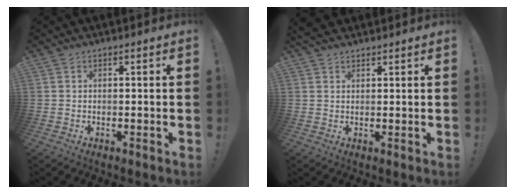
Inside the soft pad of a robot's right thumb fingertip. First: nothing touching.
{"total": 2.2, "force": [1.9, 1.1, 0.5], "torque": [-0.009, -0.008, 0.037]}